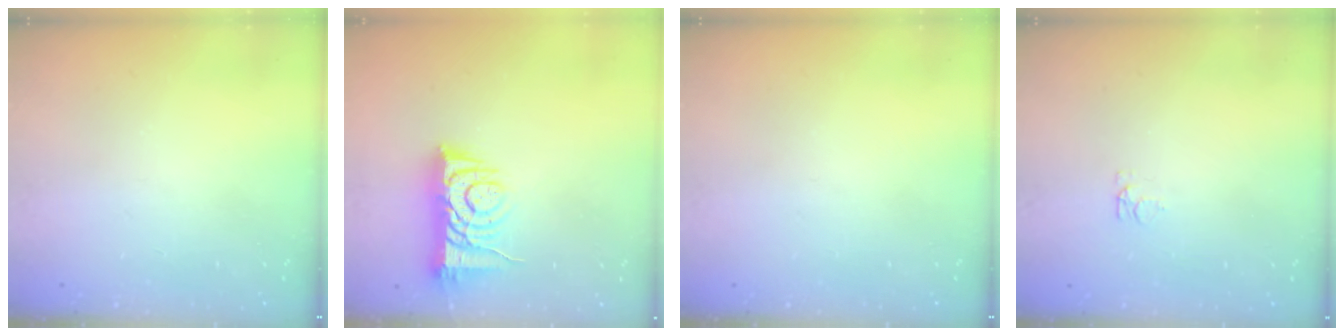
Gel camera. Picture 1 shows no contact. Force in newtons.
{"total": 8.4, "press": 8.3, "slide": 0.9}
{"total": 0.0}
{"total": 4.1, "press": 4.1, "slide": 0.6}